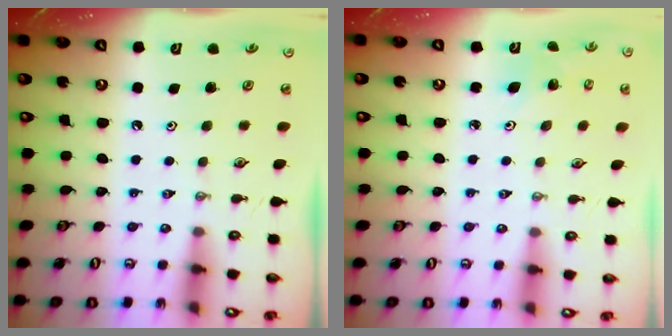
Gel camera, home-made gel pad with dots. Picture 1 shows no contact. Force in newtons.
{"total": 4.2, "press": 3.8, "slide": 1.9}